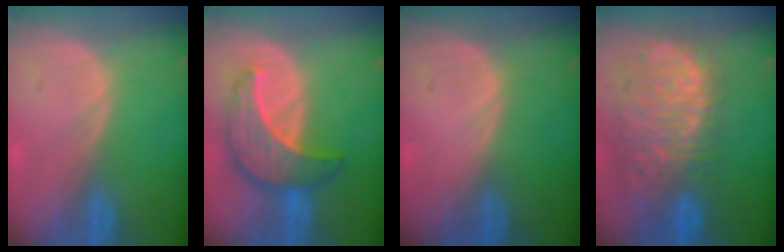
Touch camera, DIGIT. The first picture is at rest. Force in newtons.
{"total": 8.5, "press": 8.4, "slide": 0.5}
{"total": 0.0}
{"total": 13.3, "press": 11.0, "slide": 7.4}